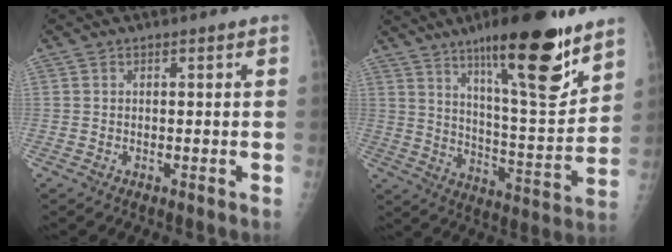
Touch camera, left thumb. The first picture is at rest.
{"total": 20.9, "force": [13.4, 4.6, 15.4], "torque": [-0.202, -0.076, 0.214]}